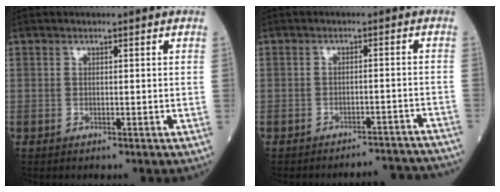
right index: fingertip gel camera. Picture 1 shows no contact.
{"total": 12.9, "force": [-12.8, 0.0, 1.0], "torque": [0.016, 0.019, -0.156]}